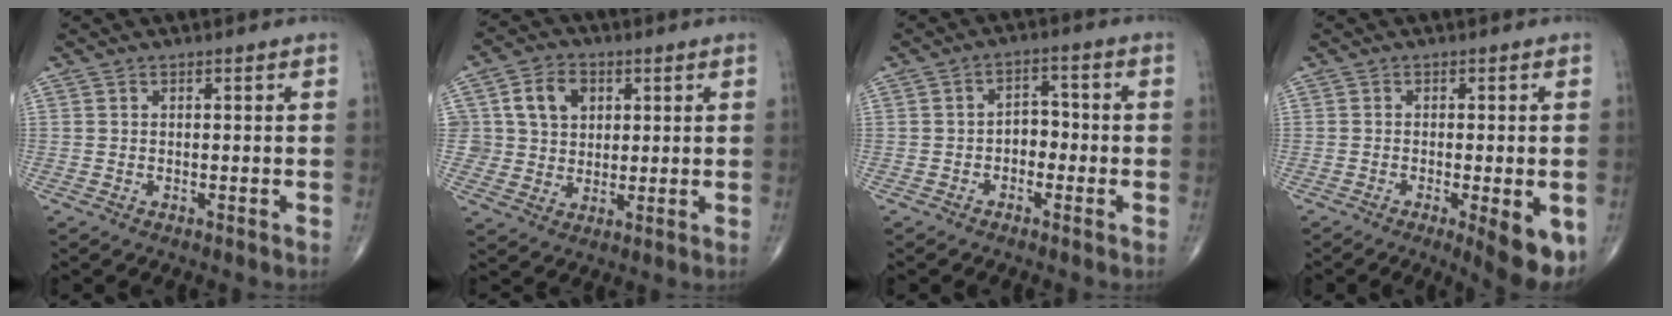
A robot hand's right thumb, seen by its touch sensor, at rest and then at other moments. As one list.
[{"total": 7.9, "force": [2.3, 6.6, 3.6], "torque": [-0.027, -0.006, 0.042]}, {"total": 3.9, "force": [-1.4, 2.8, 2.3], "torque": [-0.017, 0.024, -0.034]}, {"total": 8.6, "force": [-3.2, 2.2, 7.7], "torque": [-0.095, -0.015, -0.044]}]